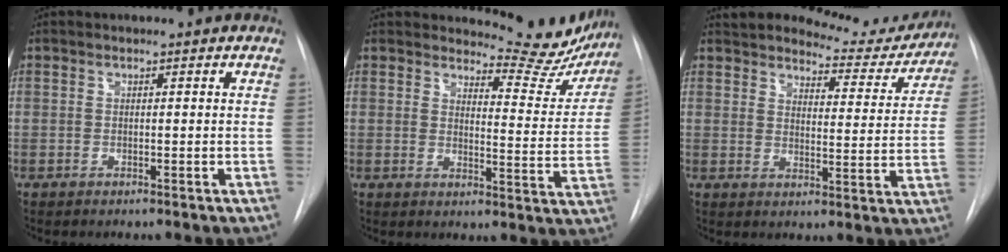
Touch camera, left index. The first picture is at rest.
{"total": 11.5, "force": [11.0, 2.7, 1.7], "torque": [-0.002, -0.049, 0.118]}
{"total": 11.4, "force": [10.8, 3.0, 1.7], "torque": [-0.011, -0.026, 0.132]}